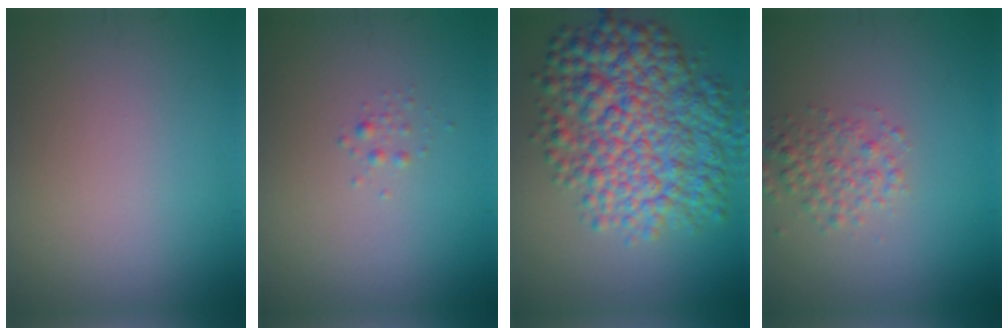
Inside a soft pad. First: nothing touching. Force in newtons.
{"total": 0.7, "press": 0.7, "slide": 0.0}
{"total": 10.3, "press": 10.3, "slide": 0.1}
{"total": 2.4, "press": 2.4, "slide": 0.1}